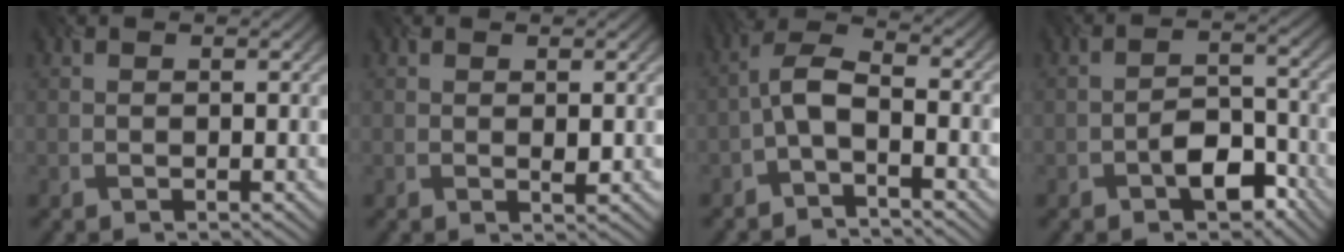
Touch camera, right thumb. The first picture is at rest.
{"total": 1.2, "force": [0.0, 0.4, 1.1], "torque": [-0.023, 0.002, 0.013]}
{"total": 4.5, "force": [-2.6, 1.8, 3.3], "torque": [-0.067, 0.015, -0.054]}
{"total": 5.2, "force": [-3.4, 2.8, 2.8], "torque": [-0.042, 0.007, -0.056]}